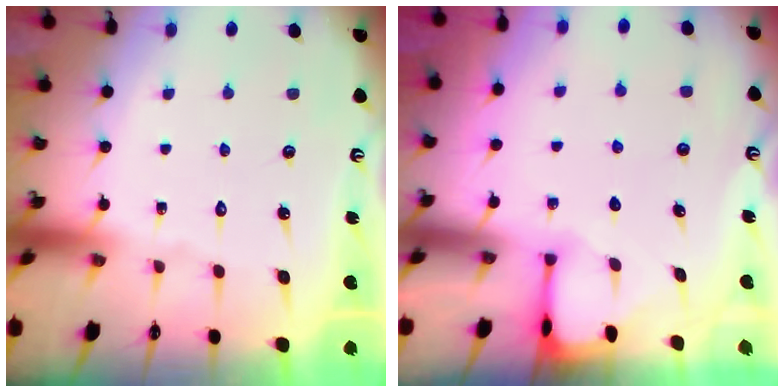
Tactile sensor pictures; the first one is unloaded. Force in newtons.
{"total": 1.2, "press": 1.2, "slide": 0.3}